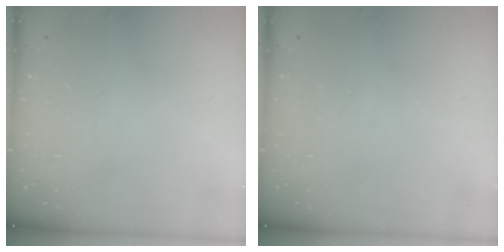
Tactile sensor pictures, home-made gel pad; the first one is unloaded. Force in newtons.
{"total": 0.0}